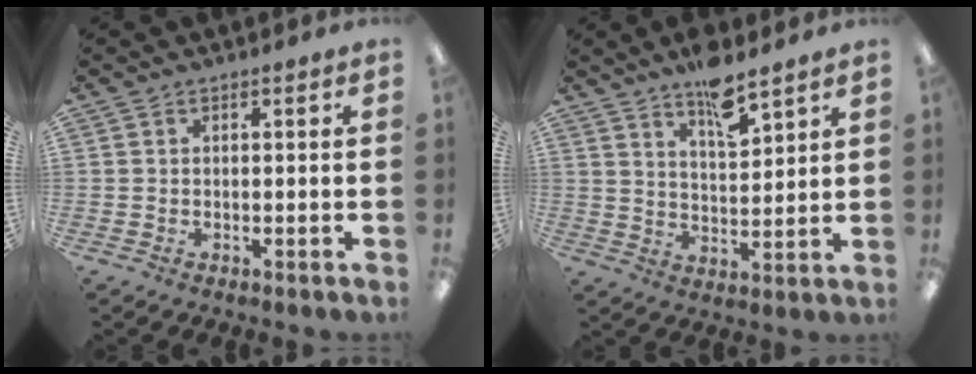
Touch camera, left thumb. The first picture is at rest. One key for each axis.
{"total": 9.1, "fx": 7.1, "fy": 2.7, "fz": 5.0, "tx": -0.071, "ty": -0.048, "tz": 0.119}